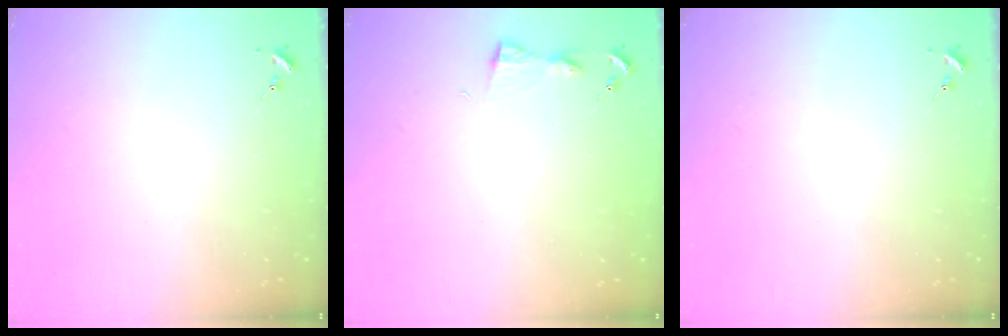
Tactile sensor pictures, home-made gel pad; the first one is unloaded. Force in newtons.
{"total": 4.2, "press": 4.2, "slide": 0.5}
{"total": 0.0}